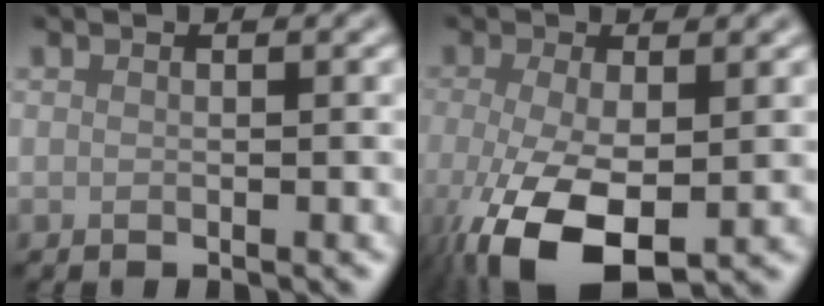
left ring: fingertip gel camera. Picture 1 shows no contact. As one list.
[{"total": 10.1, "force": [-3.4, 4.7, 8.2], "torque": [-0.179, -0.032, -0.050]}]